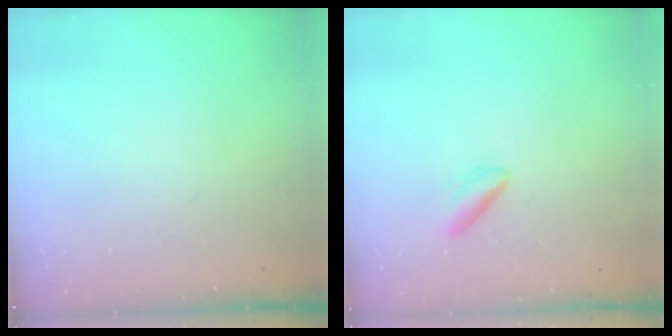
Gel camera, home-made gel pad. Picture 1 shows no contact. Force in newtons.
{"total": 5.0, "press": 4.9, "slide": 1.2}